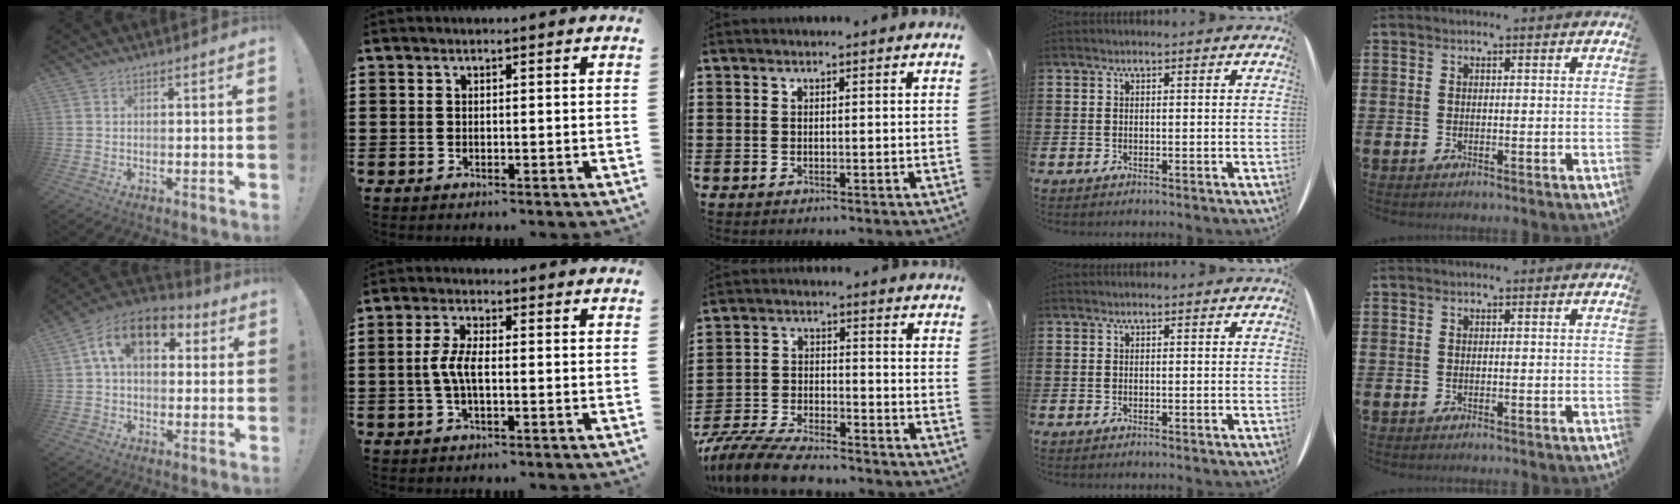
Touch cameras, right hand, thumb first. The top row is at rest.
{"thumb": {"total": 14.0, "force": [4.9, 8.5, 10.0], "torque": [-0.164, -0.002, 0.090]}, "index": {"total": 4.1, "force": [-0.5, 1.3, 3.8], "torque": [-0.096, -0.006, -0.018]}, "middle": {"total": 8.0, "force": [-7.5, 1.1, 2.6], "torque": [-0.058, 0.007, -0.147]}}